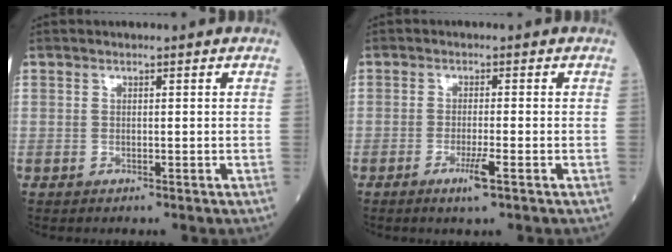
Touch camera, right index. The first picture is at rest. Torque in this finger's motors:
{"motor_torque": [0.48, -0.19, 0.23, 0.05]}